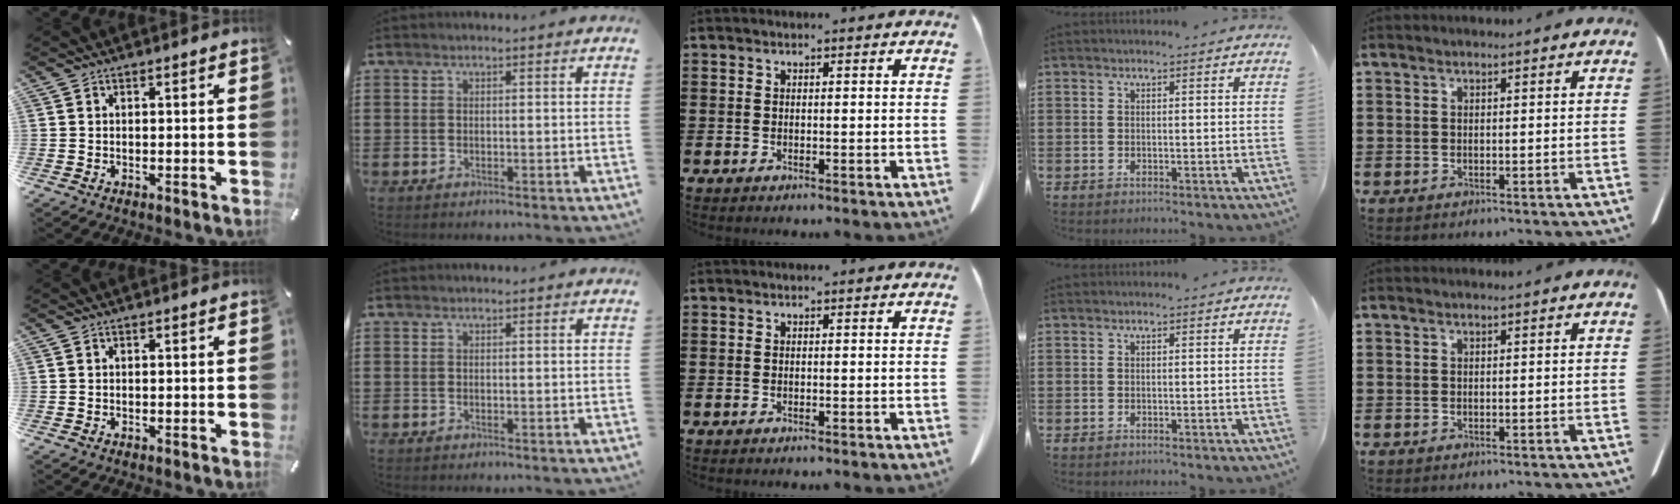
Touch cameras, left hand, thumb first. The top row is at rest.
{}